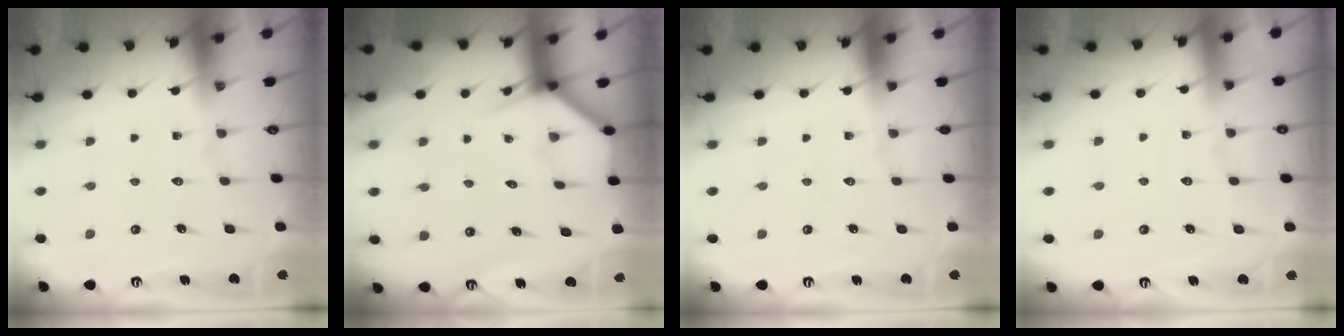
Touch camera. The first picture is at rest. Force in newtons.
{"total": 3.6, "press": 3.6, "slide": 0.3}
{"total": 0.0}
{"total": 2.9, "press": 2.9, "slide": 0.3}